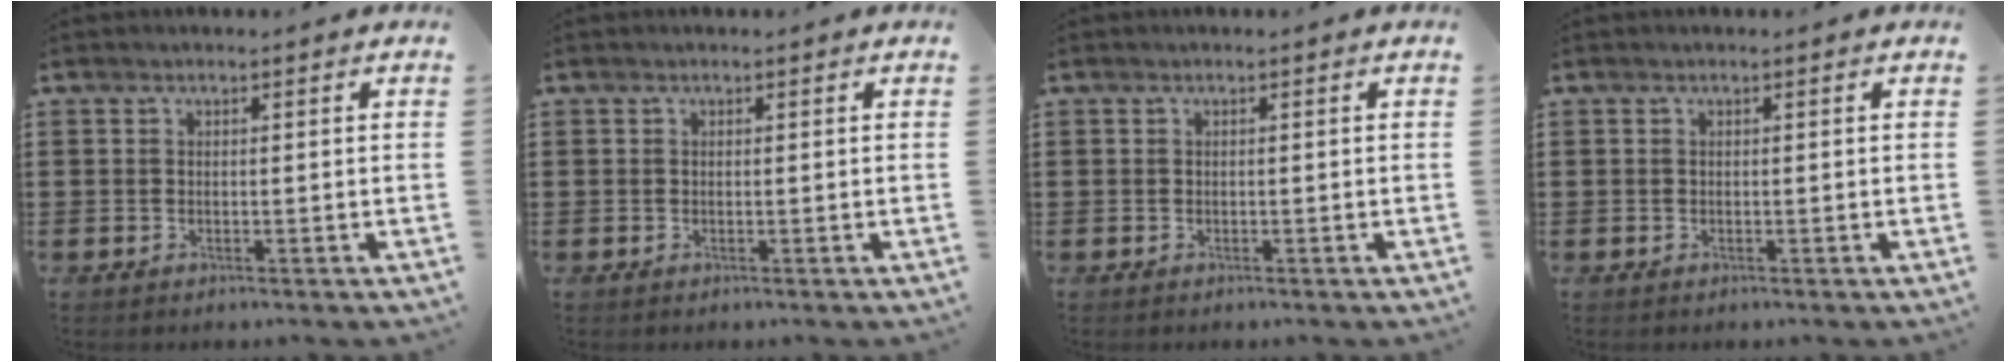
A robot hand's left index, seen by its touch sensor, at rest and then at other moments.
{"total": 0.0}
{"total": 0.0}
{"total": 0.0}